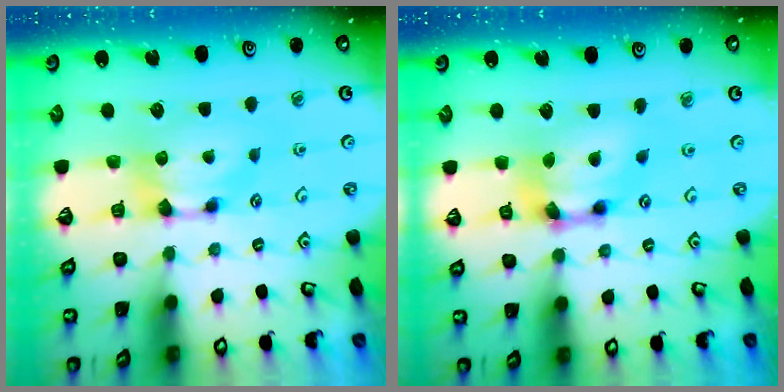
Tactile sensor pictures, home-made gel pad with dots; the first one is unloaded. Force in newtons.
{"total": 5.2, "press": 4.8, "slide": 1.9}